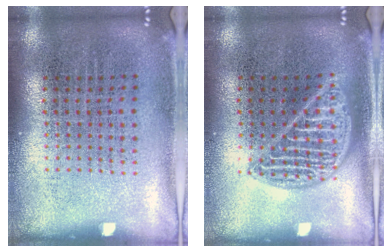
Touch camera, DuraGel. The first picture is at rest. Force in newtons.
{"total": 2.2, "press": 2.2, "slide": 0.2}